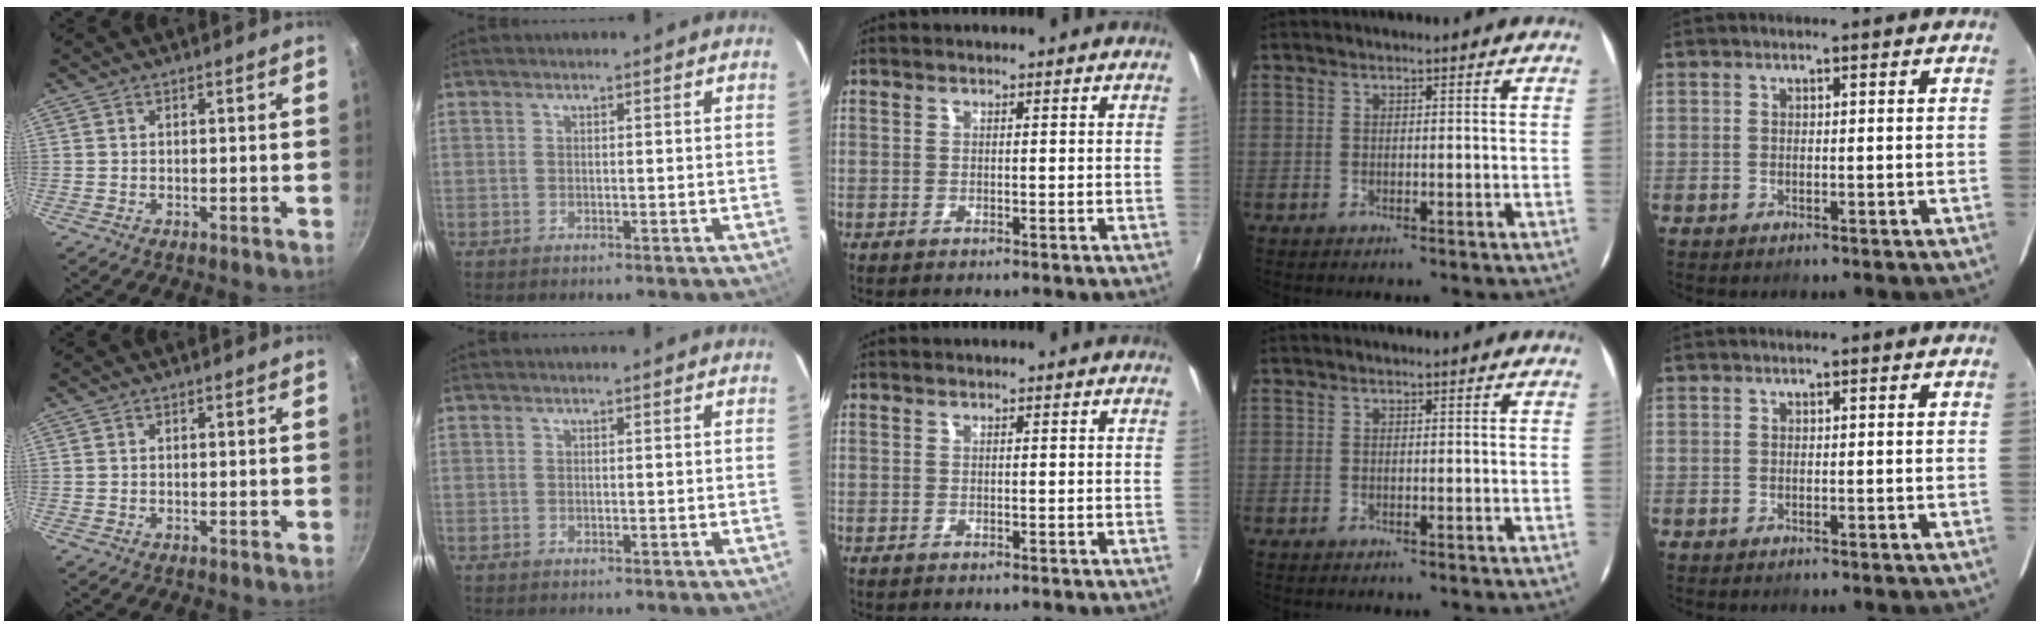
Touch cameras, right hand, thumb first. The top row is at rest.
{}